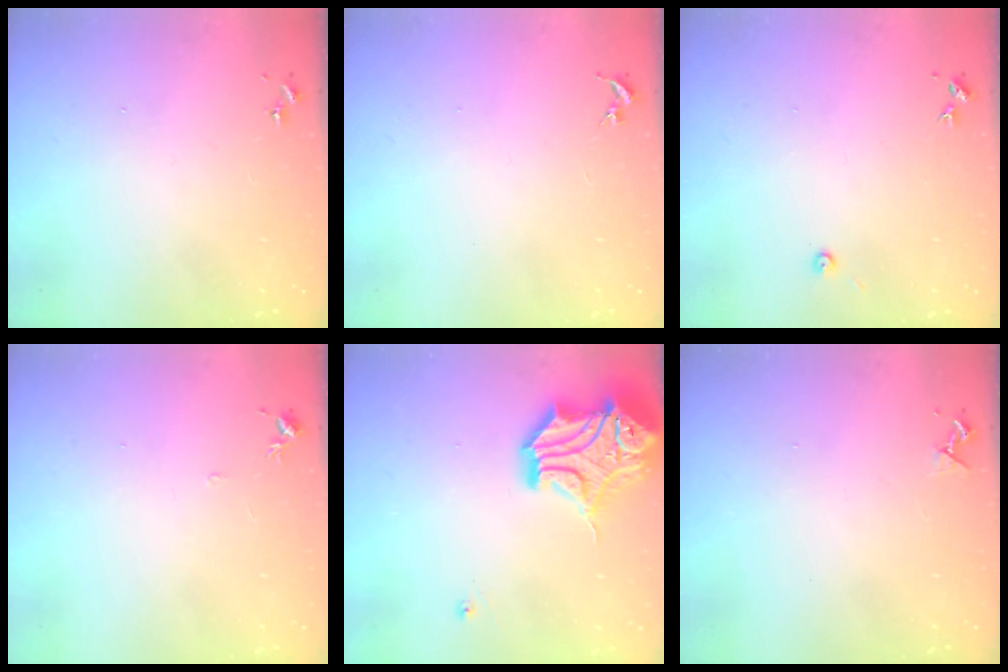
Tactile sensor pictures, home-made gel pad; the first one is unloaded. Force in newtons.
{"total": 0.0}
{"total": 3.5, "press": 3.5, "slide": 0.3}
{"total": 4.3, "press": 4.2, "slide": 0.6}
{"total": 19.9, "press": 19.7, "slide": 3.3}
{"total": 3.8, "press": 3.7, "slide": 0.6}